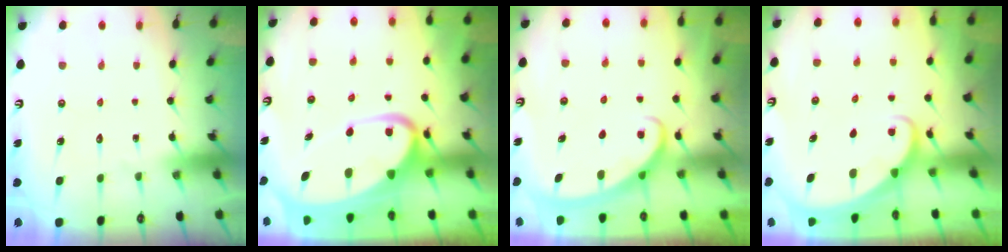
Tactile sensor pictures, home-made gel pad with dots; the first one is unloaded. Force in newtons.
{"total": 9.2, "press": 9.1, "slide": 0.8}
{"total": 2.8, "press": 2.8, "slide": 0.4}
{"total": 1.6, "press": 1.6, "slide": 0.1}